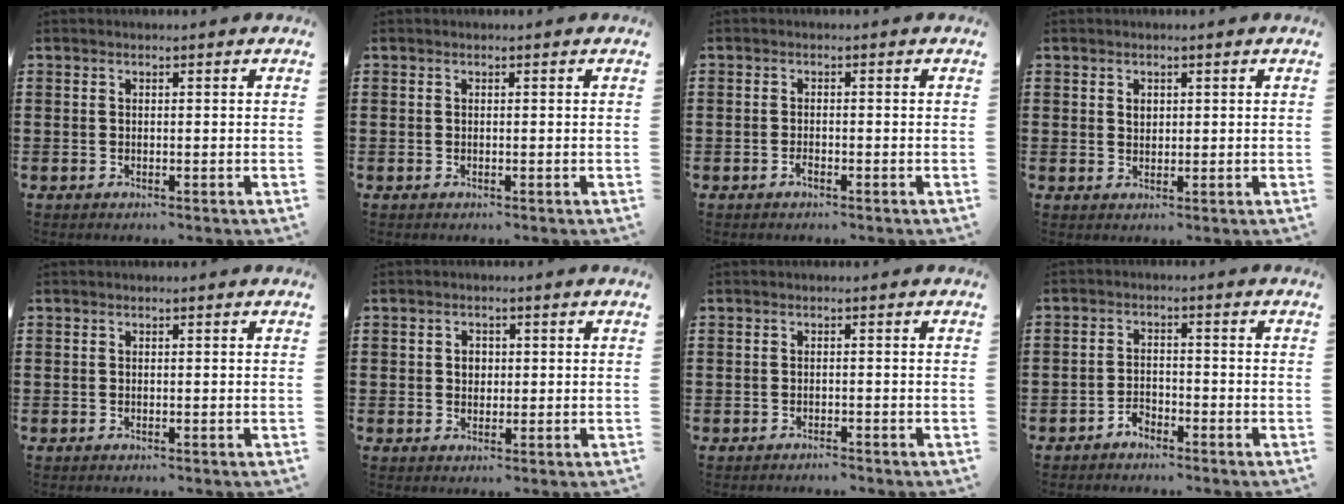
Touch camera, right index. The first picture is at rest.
{"total": 0.0}
{"total": 1.2, "force": [-0.9, 0.3, 0.7], "torque": [-0.015, -0.005, -0.017]}
{"total": 1.3, "force": [0.5, 1.0, 0.7], "torque": [-0.017, 0.005, 0.010]}
{"total": 0.0}
{"total": 1.8, "force": [0.3, 1.4, 1.1], "torque": [-0.024, 0.009, 0.005]}
{"total": 0.9, "force": [-0.9, 0.0, 0.1], "torque": [-0.004, 0.001, -0.019]}
{"total": 2.3, "force": [-2.1, 0.9, 0.3], "torque": [-0.012, 0.004, -0.045]}